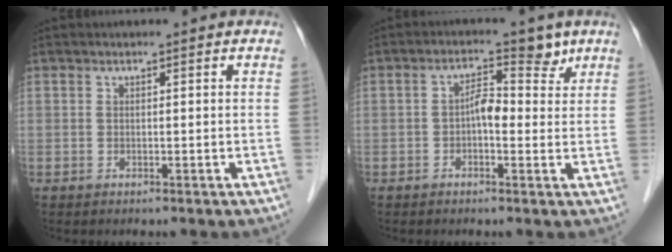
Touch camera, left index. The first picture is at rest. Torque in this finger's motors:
{"motor_torque": [0.10, 0.08, 0.05, 0.06]}